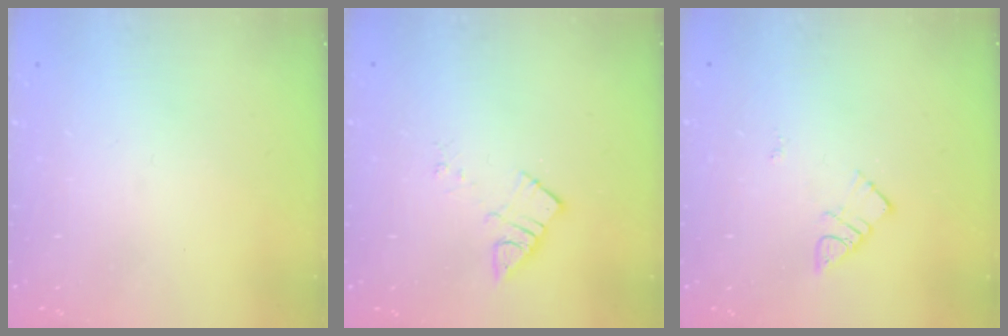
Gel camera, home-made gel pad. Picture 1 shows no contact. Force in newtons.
{"total": 5.0, "press": 5.0, "slide": 0.4}
{"total": 5.8, "press": 5.8, "slide": 0.6}